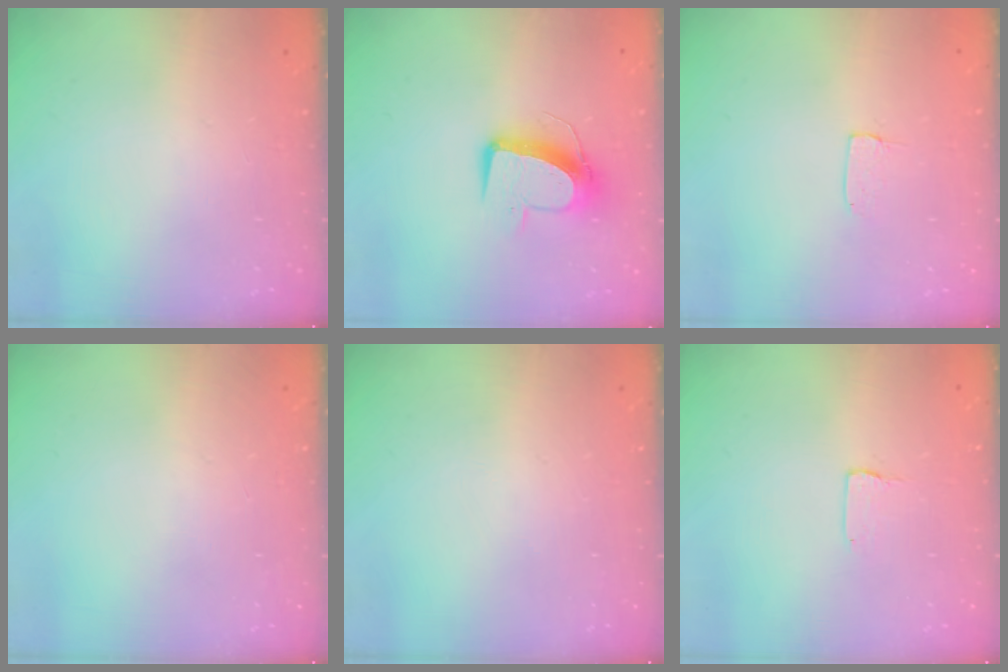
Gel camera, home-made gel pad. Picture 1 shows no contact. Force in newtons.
{"total": 10.0, "press": 9.9, "slide": 0.9}
{"total": 3.2, "press": 3.2, "slide": 0.1}
{"total": 0.0}
{"total": 0.0}
{"total": 1.0, "press": 1.0, "slide": 0.1}